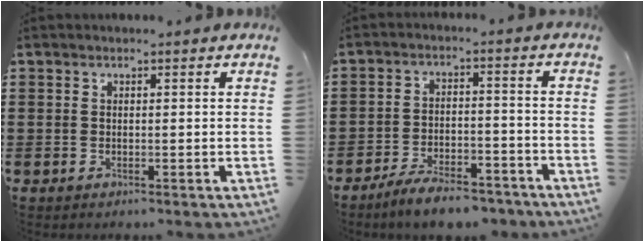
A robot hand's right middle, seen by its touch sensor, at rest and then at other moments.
{"total": 6.3, "force": [-5.8, 1.5, 1.9], "torque": [-0.032, 0.013, -0.112]}